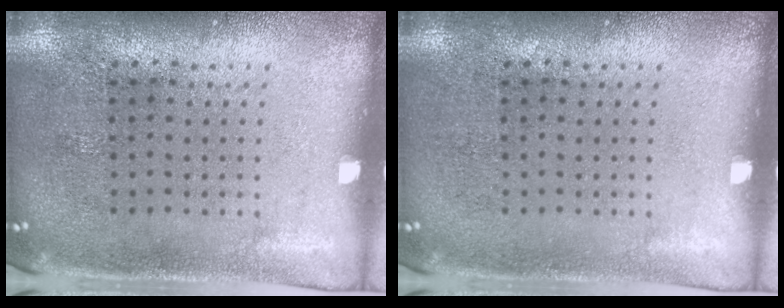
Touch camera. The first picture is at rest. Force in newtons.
{"total": 0.0}